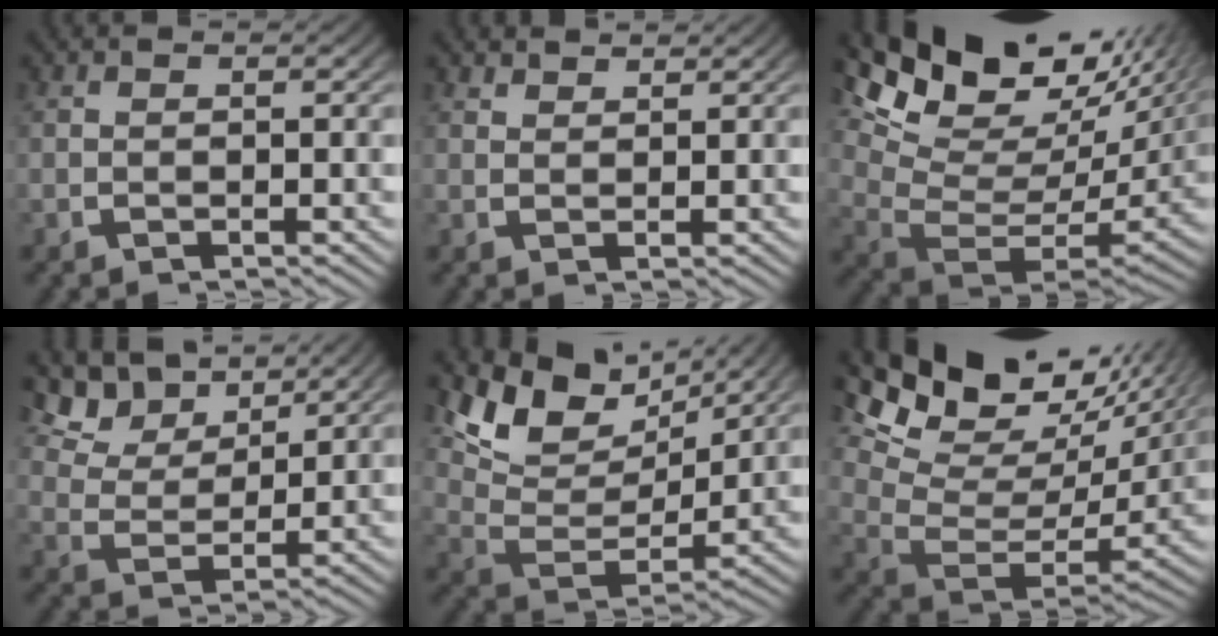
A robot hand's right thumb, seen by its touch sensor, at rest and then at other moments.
{"total": 1.8, "force": [1.8, 0.2, 0.1], "torque": [0.006, -0.001, 0.036]}
{"total": 15.4, "force": [4.4, 9.8, 10.9], "torque": [-0.185, -0.010, 0.066]}
{"total": 6.0, "force": [4.0, 3.1, 3.2], "torque": [-0.063, 0.000, 0.070]}
{"total": 8.4, "force": [3.8, 4.6, 5.9], "torque": [-0.125, -0.003, 0.064]}
{"total": 11.9, "force": [4.9, 6.6, 8.5], "torque": [-0.143, 0.000, 0.076]}